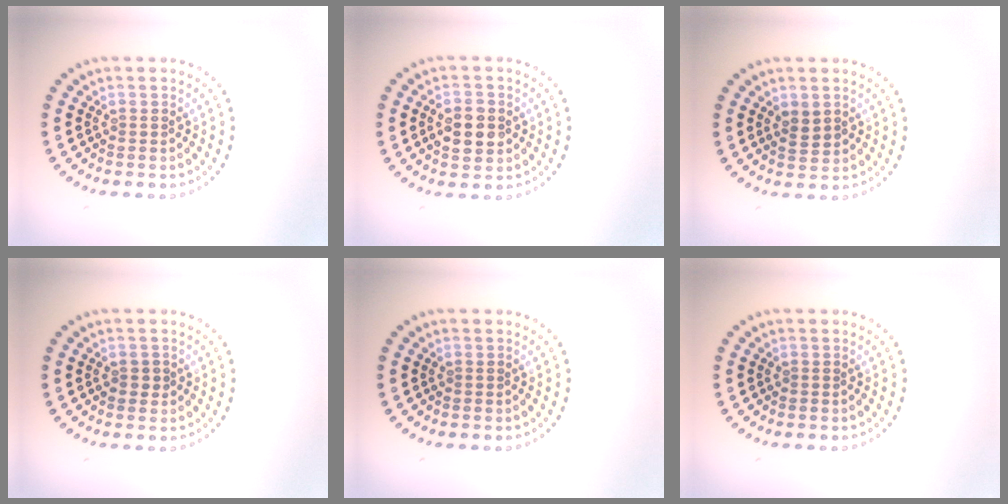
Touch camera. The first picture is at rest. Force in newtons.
{"total": 3.6, "press": 3.6, "slide": 0.2}
{"total": 1.7, "press": 1.6, "slide": 0.5}
{"total": 1.1, "press": 1.1, "slide": 0.2}
{"total": 0.0}
{"total": 0.0}